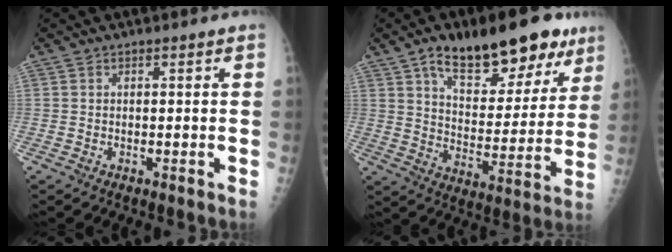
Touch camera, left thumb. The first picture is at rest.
{"total": 21.3, "force": [13.1, 9.9, 13.6], "torque": [-0.151, -0.042, 0.202]}